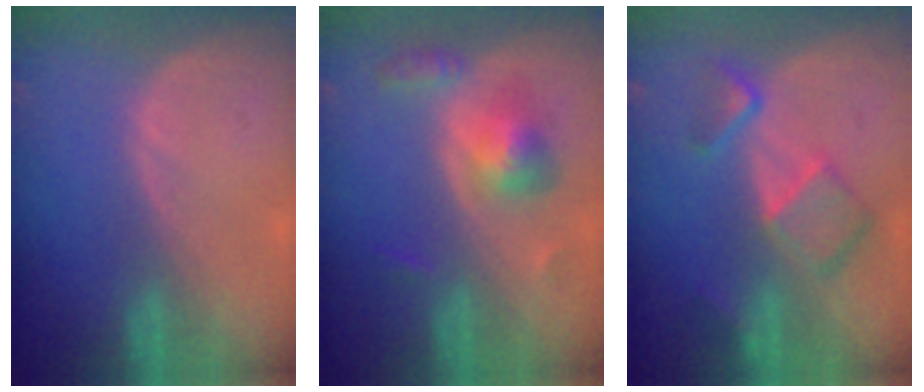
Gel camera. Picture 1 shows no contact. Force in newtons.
{"total": 5.7, "press": 5.7, "slide": 0.4}
{"total": 7.7, "press": 6.7, "slide": 3.8}